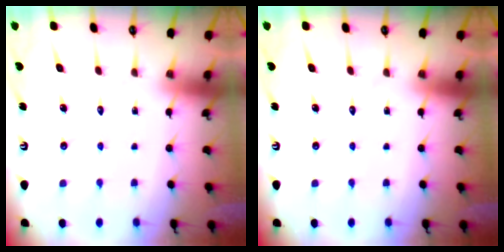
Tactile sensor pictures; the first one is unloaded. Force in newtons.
{"total": 0.0}